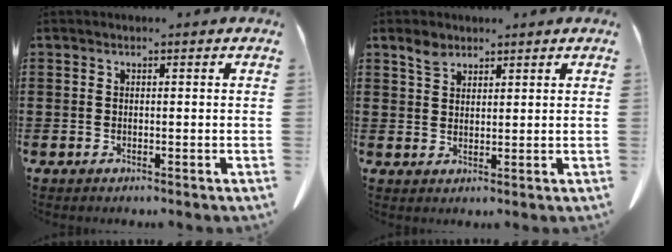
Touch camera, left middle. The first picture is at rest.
{"total": 2.8, "force": [2.1, 1.5, 1.2], "torque": [-0.029, 0.005, 0.040]}